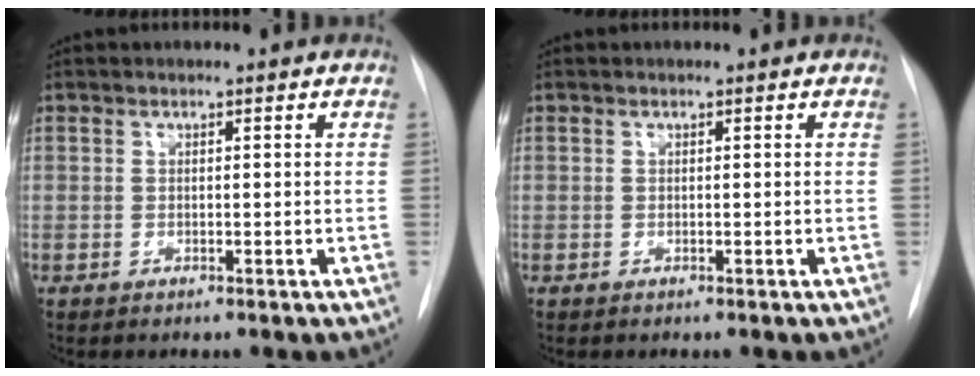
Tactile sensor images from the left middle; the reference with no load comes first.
{"total": 0.0}